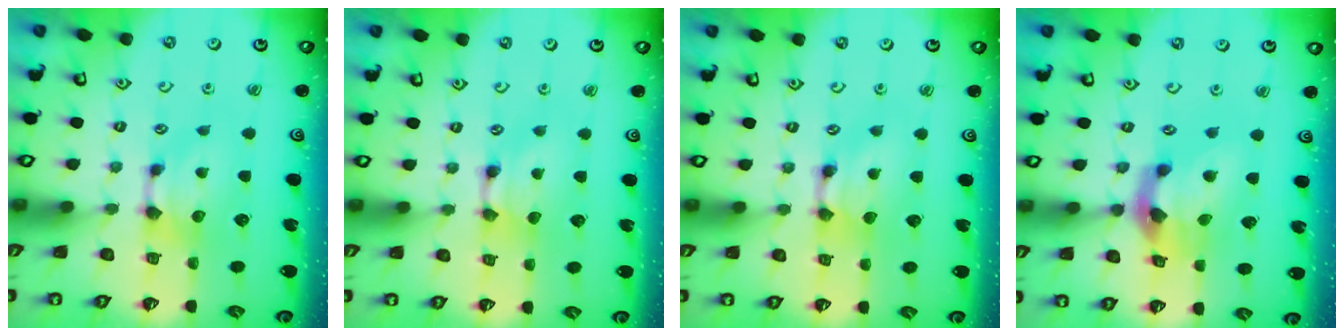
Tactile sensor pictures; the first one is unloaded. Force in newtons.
{"total": 1.6, "press": 1.6, "slide": 0.2}
{"total": 1.5, "press": 1.5, "slide": 0.1}
{"total": 5.4, "press": 5.0, "slide": 1.9}